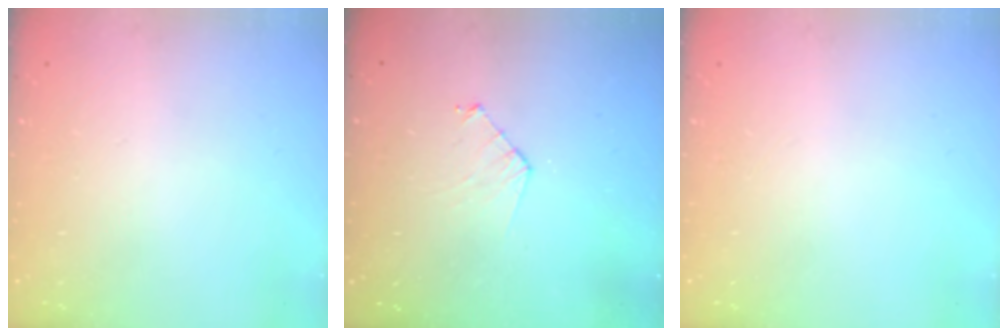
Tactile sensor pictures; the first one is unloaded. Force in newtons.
{"total": 6.7, "press": 6.7, "slide": 0.5}
{"total": 0.0}